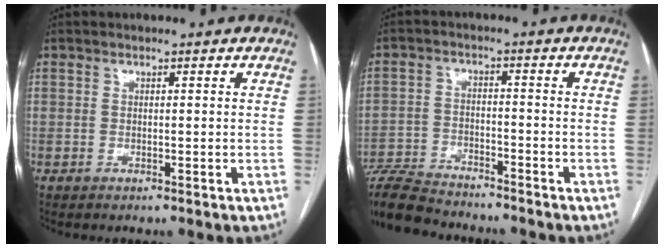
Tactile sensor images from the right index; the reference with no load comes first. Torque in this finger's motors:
{"motor_torque": [-0.75, -0.48, -0.34, -0.14]}